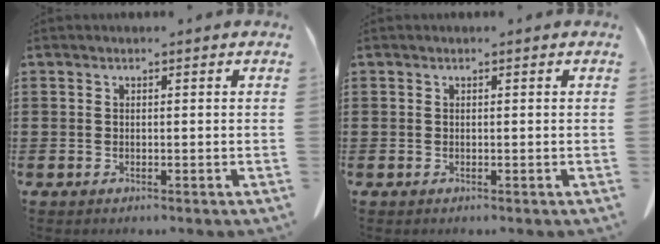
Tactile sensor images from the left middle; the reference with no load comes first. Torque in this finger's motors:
{"motor_torque": [-0.02, 0.01, 0.00, 0.00]}